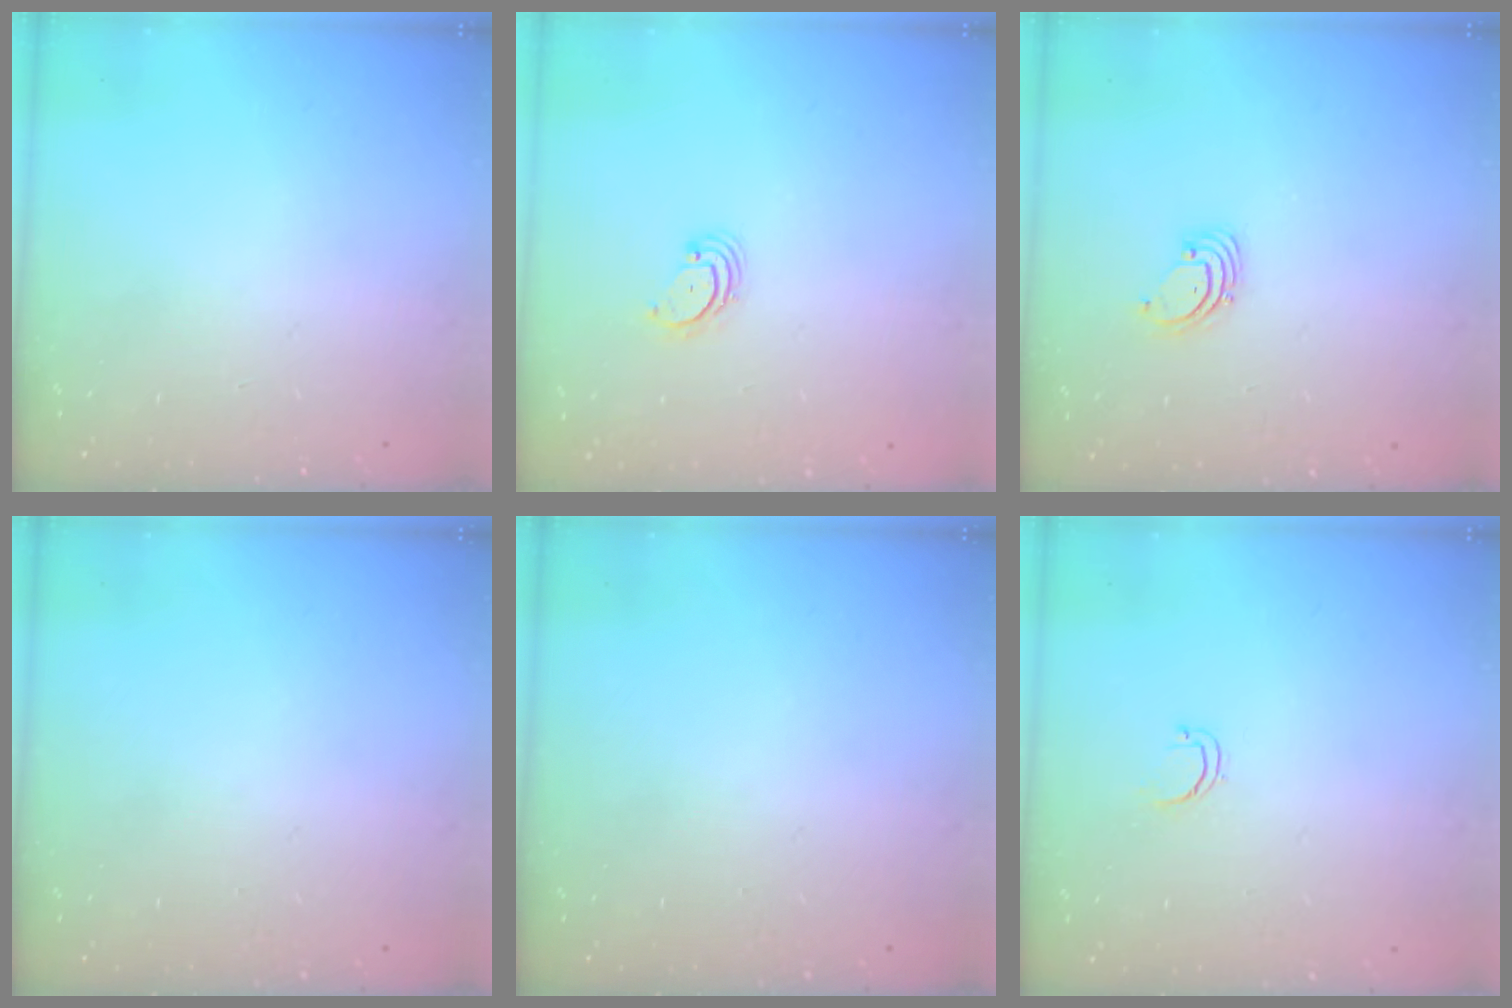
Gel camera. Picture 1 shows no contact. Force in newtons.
{"total": 2.7, "press": 2.7, "slide": 0.3}
{"total": 1.5, "press": 1.5, "slide": 0.1}
{"total": 0.0}
{"total": 0.0}
{"total": 3.5, "press": 3.4, "slide": 0.8}